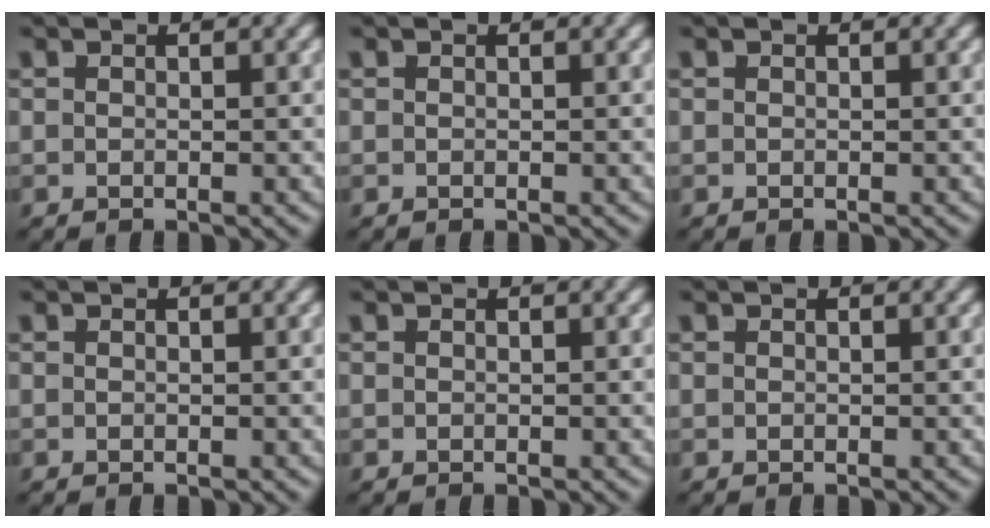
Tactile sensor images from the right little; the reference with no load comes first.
{"total": 0.0}
{"total": 0.0}
{"total": 0.0}
{"total": 0.0}
{"total": 0.0}